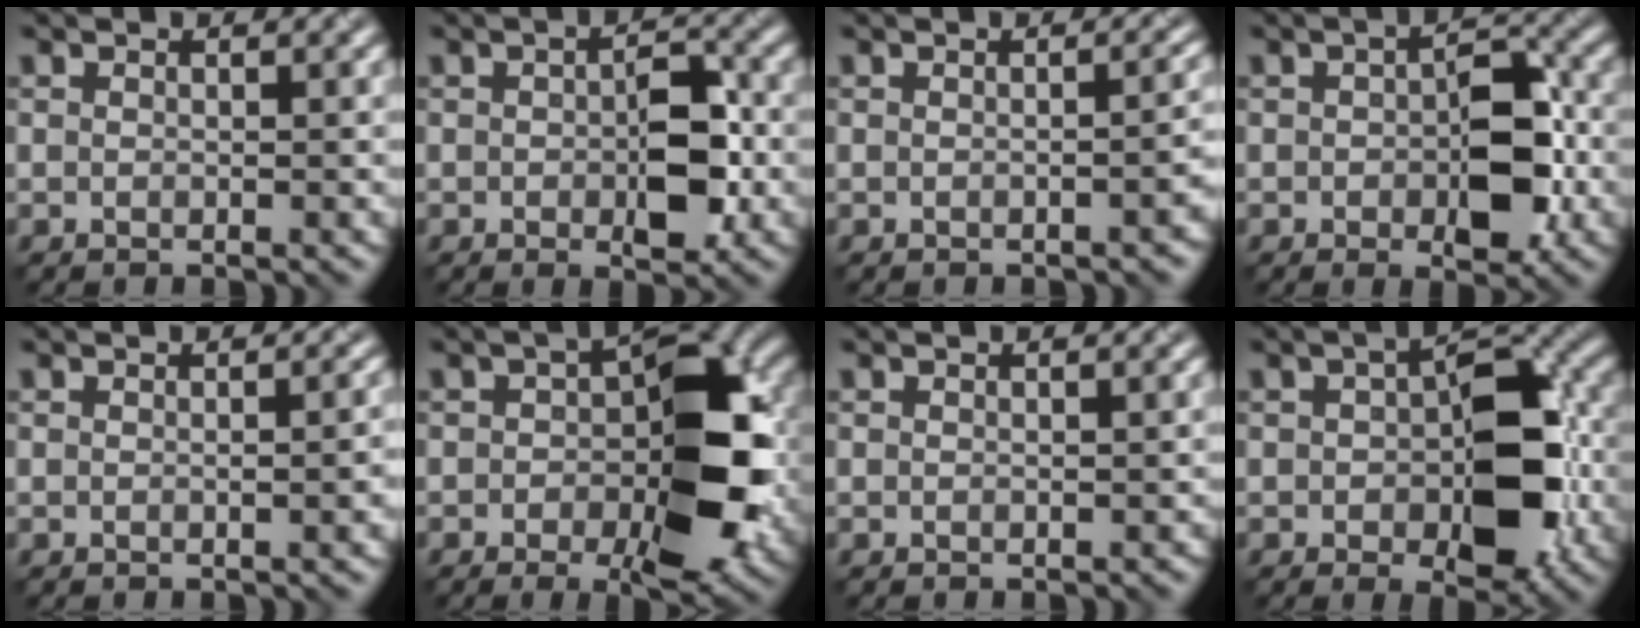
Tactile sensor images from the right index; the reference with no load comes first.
{"total": 4.8, "force": [-0.6, 2.3, 4.2], "torque": [-0.067, -0.004, -0.008]}
{"total": 2.9, "force": [-0.8, 1.3, 2.5], "torque": [-0.022, -0.002, -0.006]}
{"total": 6.1, "force": [-0.8, 3.1, 5.1], "torque": [-0.072, -0.004, -0.012]}
{"total": 2.2, "force": [-0.2, 0.8, 2.1], "torque": [-0.015, 0.004, 0.004]}
{"total": 10.0, "force": [-1.5, 4.9, 8.6], "torque": [-0.112, 0.005, -0.026]}
{"total": 0.0}
{"total": 9.0, "force": [-1.0, 4.8, 7.6], "torque": [-0.107, 0.002, -0.014]}